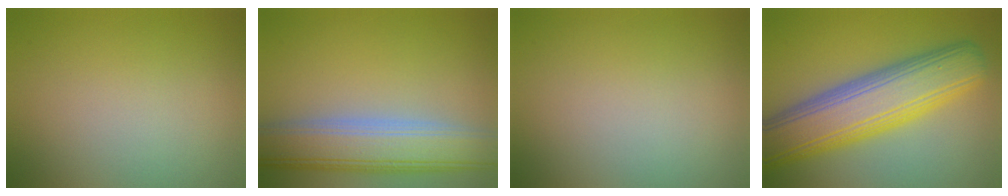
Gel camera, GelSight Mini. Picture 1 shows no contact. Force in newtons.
{"total": 8.1, "press": 8.1, "slide": 0.5}
{"total": 0.0}
{"total": 10.2, "press": 10.2, "slide": 0.6}